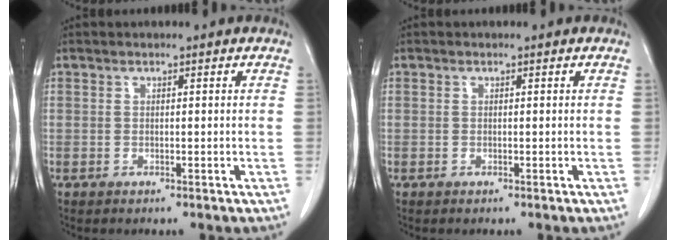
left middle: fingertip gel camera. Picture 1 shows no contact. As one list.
[{"total": 0.0}]